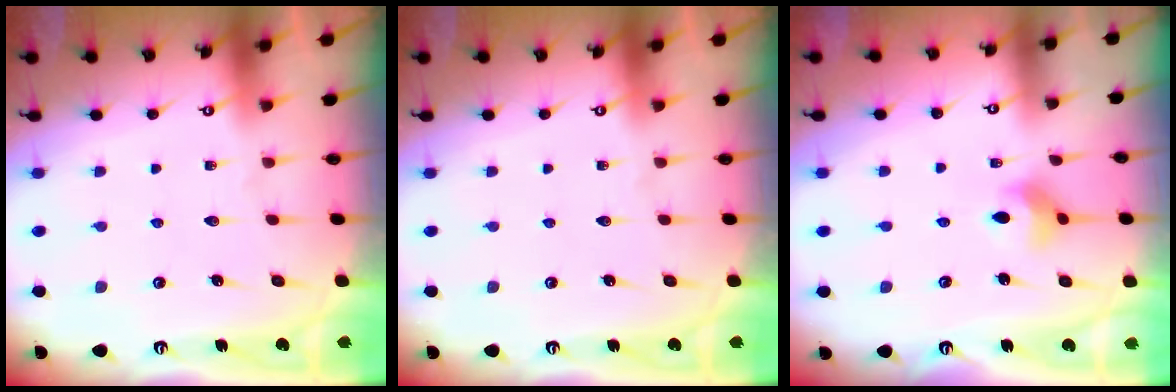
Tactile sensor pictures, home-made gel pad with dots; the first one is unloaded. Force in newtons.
{"total": 0.0}
{"total": 6.6, "press": 6.5, "slide": 1.2}